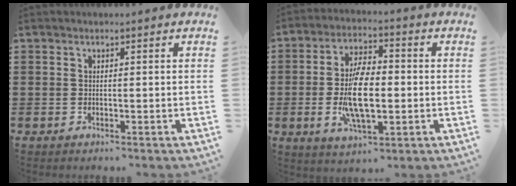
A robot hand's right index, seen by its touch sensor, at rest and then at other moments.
{"total": 10.6, "force": [-1.4, 4.4, 9.6], "torque": [-0.201, -0.005, -0.027]}